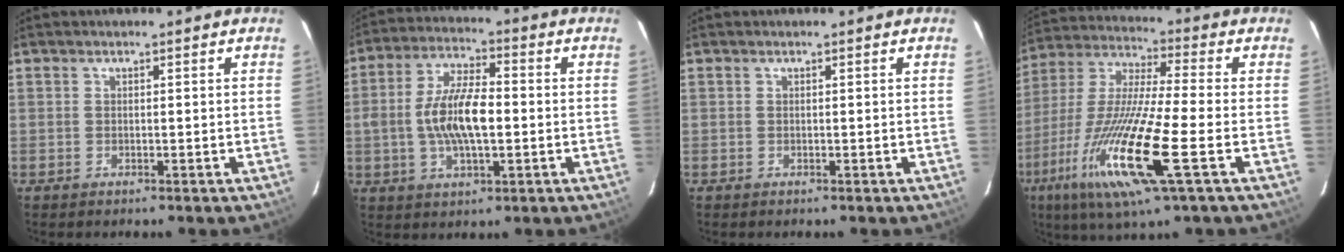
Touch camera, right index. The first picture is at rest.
{"total": 11.0, "force": [-0.9, 4.4, 10.1], "torque": [-0.199, 0.008, -0.015]}
{"total": 0.0}
{"total": 20.1, "force": [-7.9, 1.5, 18.4], "torque": [-0.377, -0.036, -0.158]}